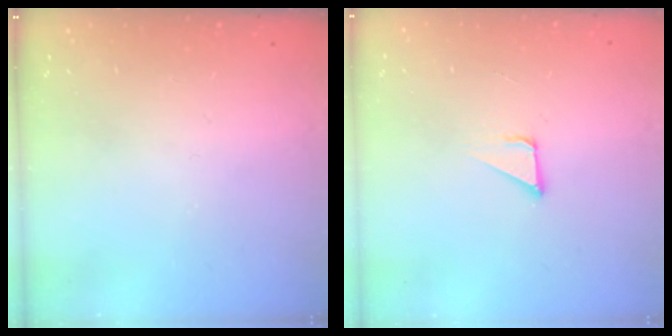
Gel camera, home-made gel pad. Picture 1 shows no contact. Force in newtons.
{"total": 2.2, "press": 2.2, "slide": 0.2}